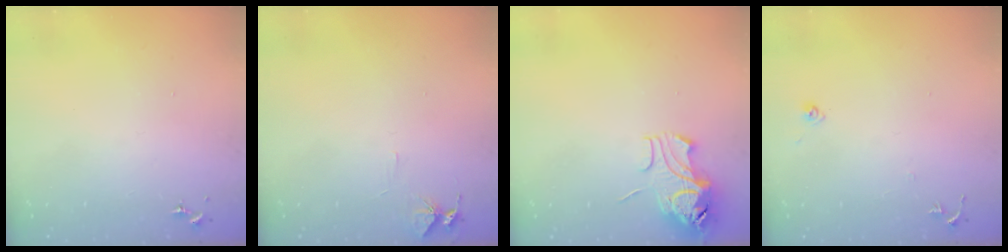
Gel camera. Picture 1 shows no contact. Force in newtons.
{"total": 5.4, "press": 5.4, "slide": 0.6}
{"total": 10.2, "press": 10.2, "slide": 1.2}
{"total": 6.2, "press": 6.1, "slide": 0.5}